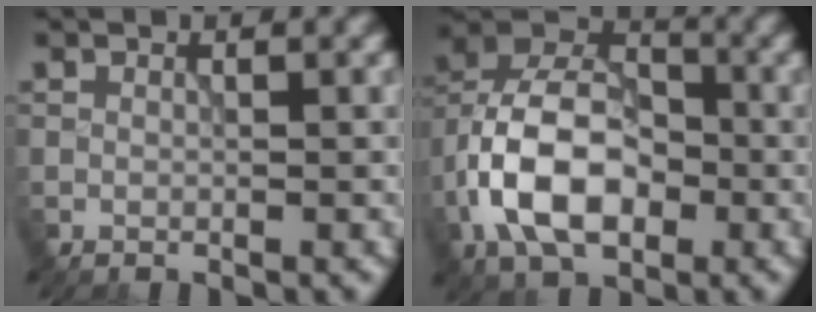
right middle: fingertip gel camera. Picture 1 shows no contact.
{"total": 10.4, "force": [-2.9, 6.5, 7.6], "torque": [-0.153, 0.011, -0.066]}